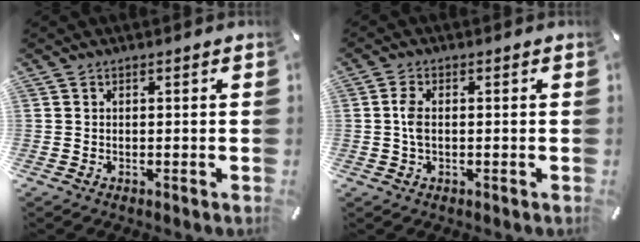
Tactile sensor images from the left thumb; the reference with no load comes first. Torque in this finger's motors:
{"motor_torque": [0.33, 0.50, 0.54, -0.11, 0.01]}